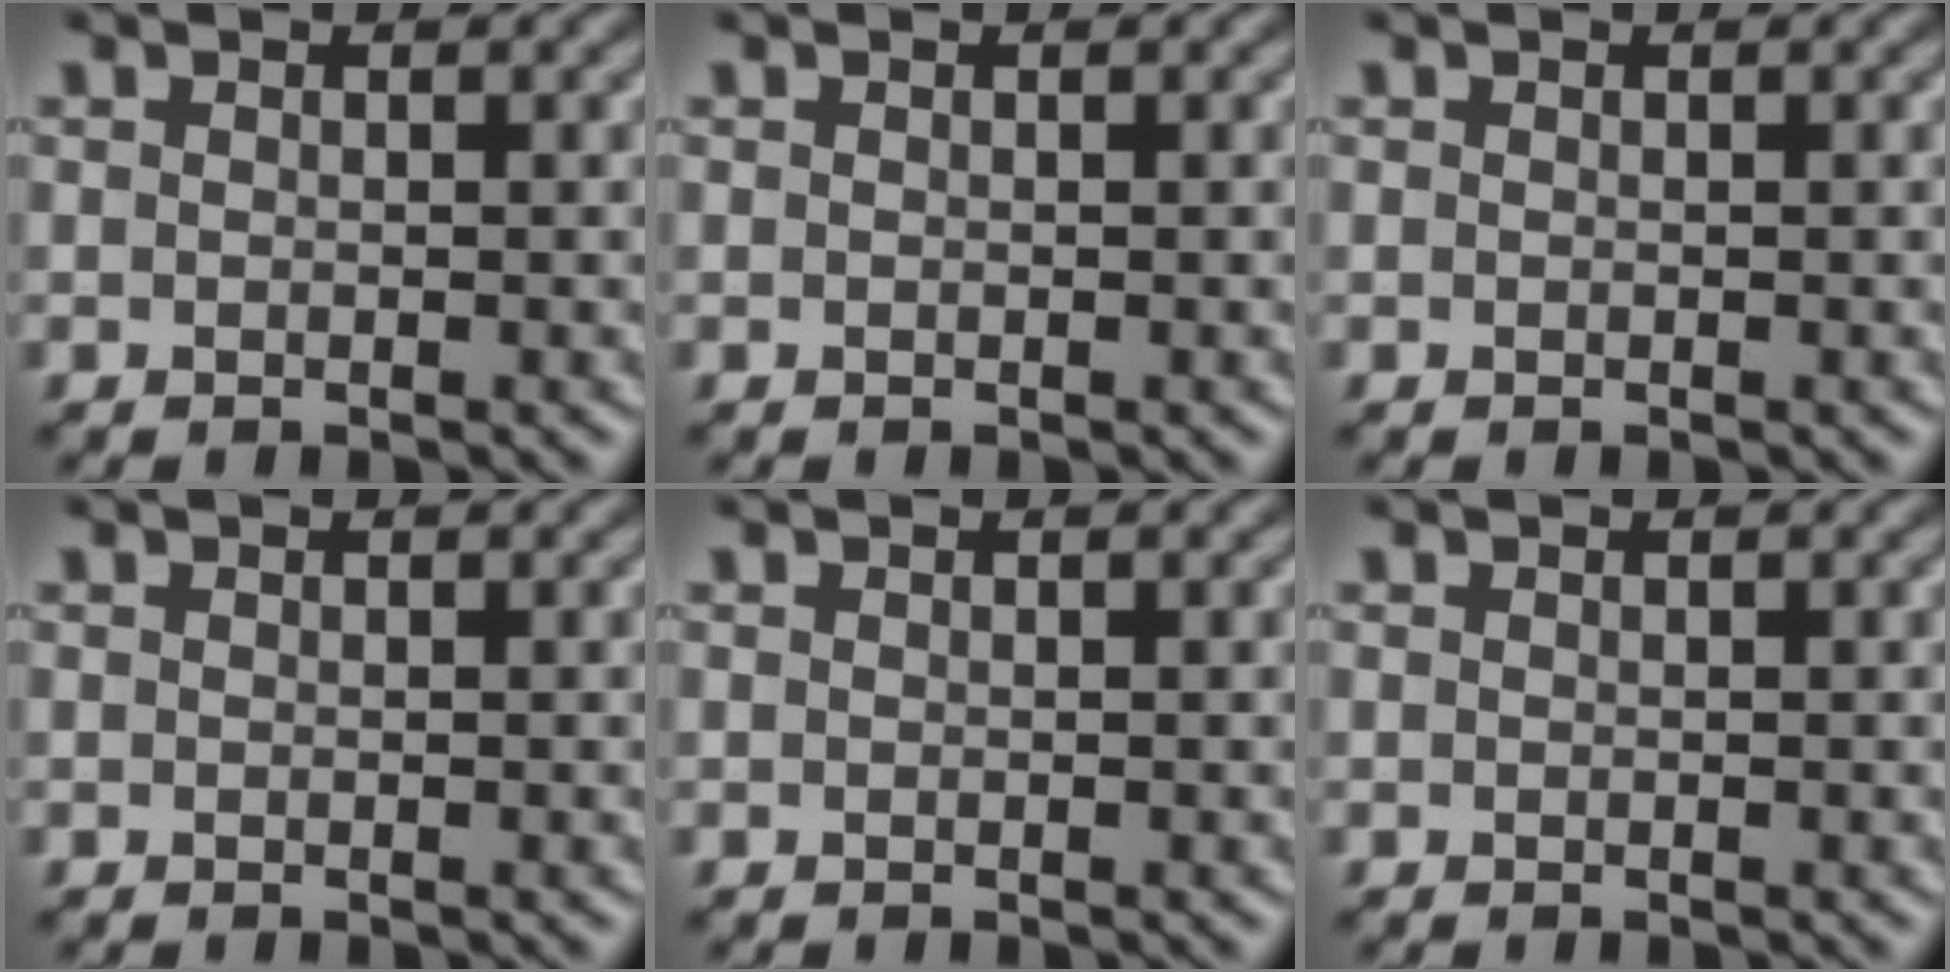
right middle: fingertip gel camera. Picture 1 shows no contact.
{"total": 0.0}
{"total": 0.0}
{"total": 0.0}
{"total": 0.0}
{"total": 0.0}